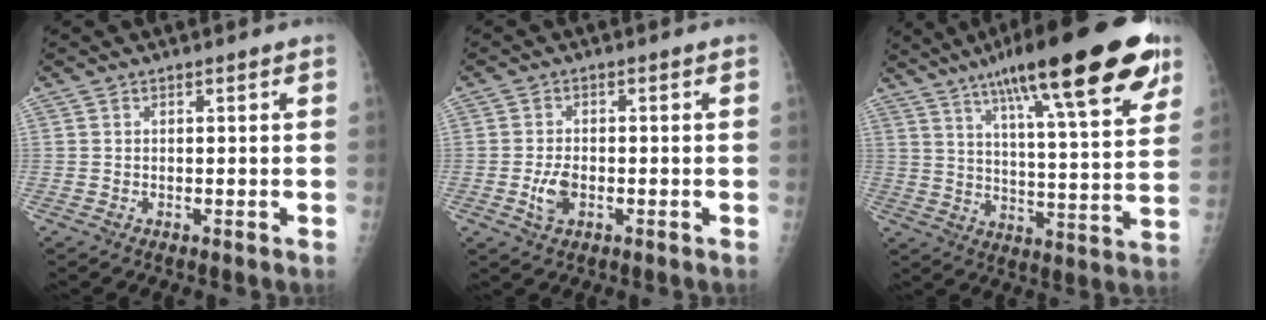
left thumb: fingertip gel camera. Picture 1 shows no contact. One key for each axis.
{"total": 3.8, "fx": -1.1, "fy": 2.2, "fz": 2.9, "tx": -0.055, "ty": 0.004, "tz": -0.018}
{"total": 26.7, "fx": 15.8, "fy": 5.3, "fz": 20.9, "tx": -0.298, "ty": -0.030, "tz": 0.236}